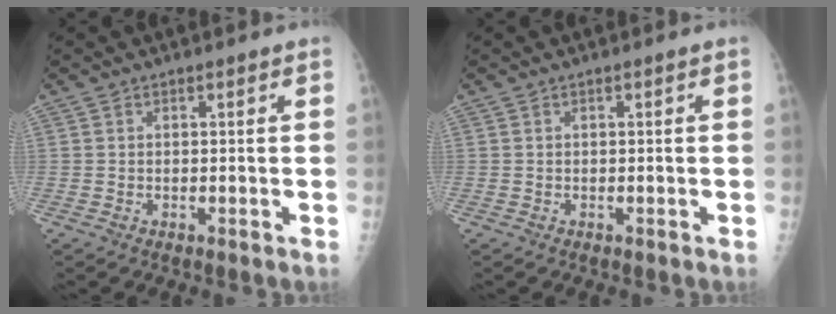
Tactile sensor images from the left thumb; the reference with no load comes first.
{"total": 0.0}